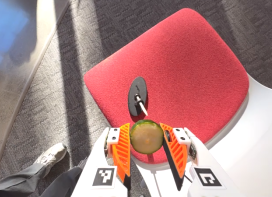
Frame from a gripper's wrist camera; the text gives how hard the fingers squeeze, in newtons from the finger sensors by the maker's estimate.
{"total": 7.6, "left": 7.9, "right": 7.2}